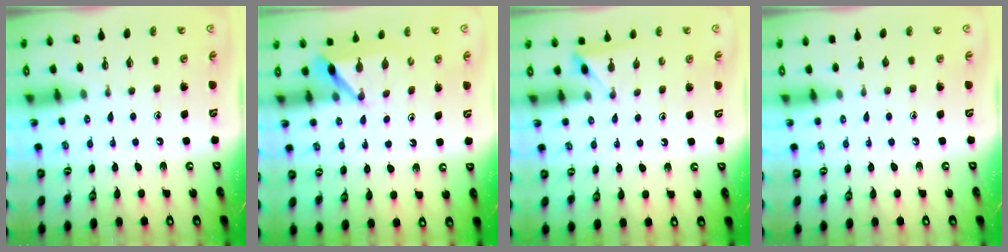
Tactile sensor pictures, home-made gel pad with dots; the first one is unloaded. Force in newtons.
{"total": 6.1, "press": 6.1, "slide": 0.7}
{"total": 3.7, "press": 3.7, "slide": 0.4}
{"total": 0.0}